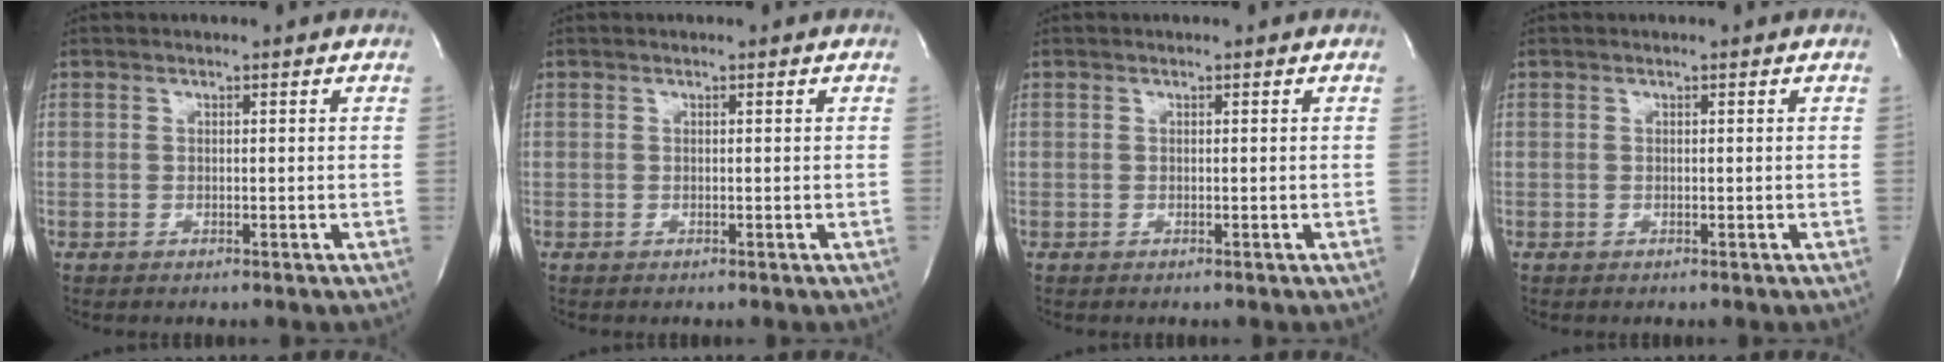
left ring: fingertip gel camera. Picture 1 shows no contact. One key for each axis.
{"total": 0.0}
{"total": 0.0}
{"total": 0.0}